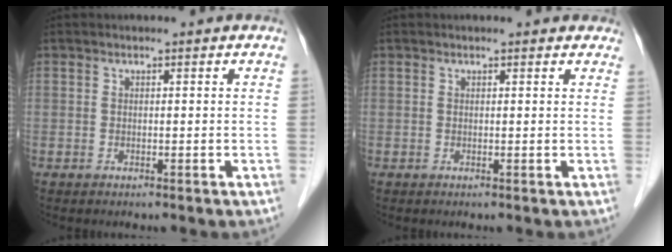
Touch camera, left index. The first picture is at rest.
{"total": 2.4, "force": [2.1, 1.0, 0.7], "torque": [-0.005, 0.006, 0.012]}